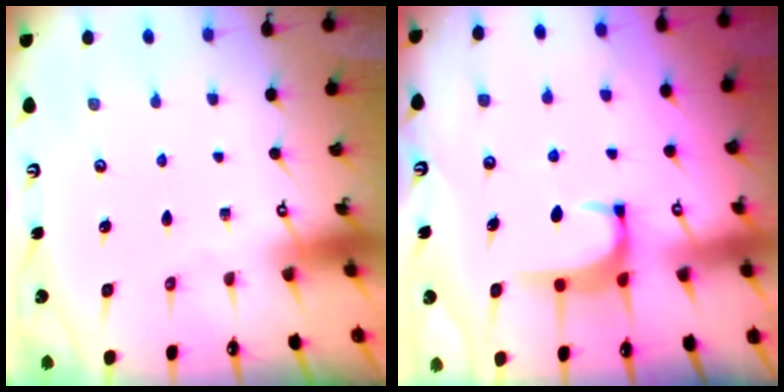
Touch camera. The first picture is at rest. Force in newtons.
{"total": 2.0, "press": 2.0, "slide": 0.6}